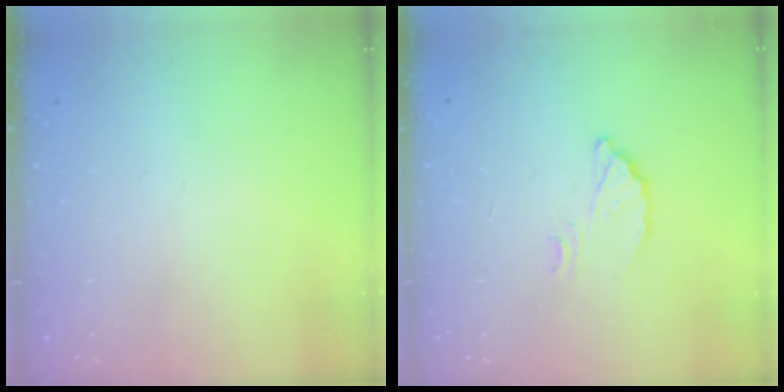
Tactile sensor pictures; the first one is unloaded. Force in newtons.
{"total": 3.8, "press": 3.8, "slide": 0.3}